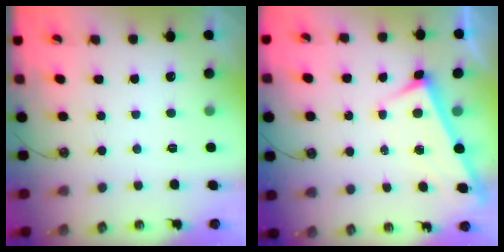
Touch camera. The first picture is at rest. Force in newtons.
{"total": 3.0, "press": 3.0, "slide": 0.1}